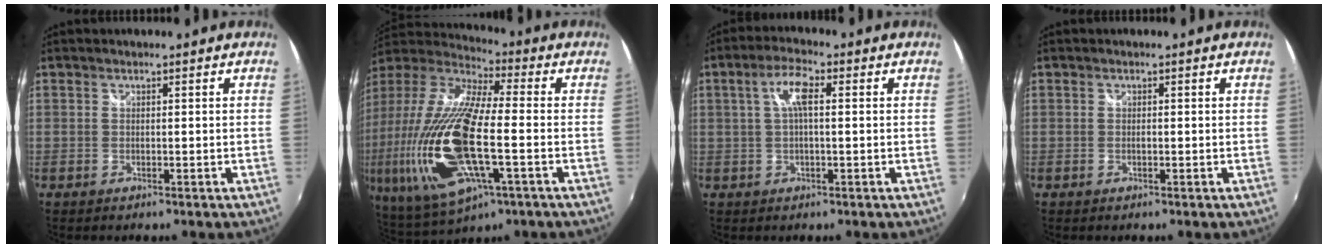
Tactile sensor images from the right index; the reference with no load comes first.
{"total": 28.2, "force": [-5.7, 9.7, 25.9], "torque": [-0.537, -0.050, -0.106]}
{"total": 5.3, "force": [1.0, 1.4, 5.0], "torque": [-0.096, 0.011, 0.019]}
{"total": 0.5, "force": [-0.2, 0.2, 0.4], "torque": [-0.009, -0.001, -0.006]}